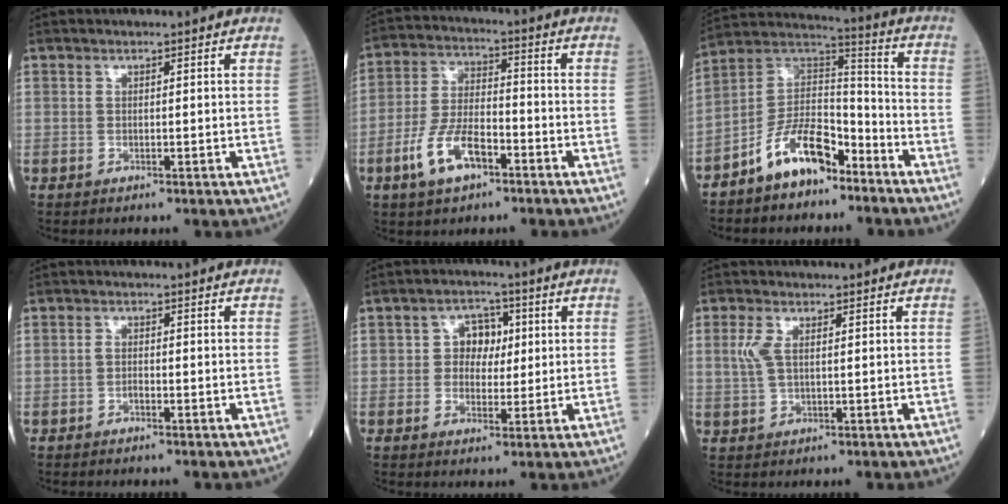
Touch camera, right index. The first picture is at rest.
{"total": 9.3, "force": [-4.6, 3.8, 7.1], "torque": [-0.154, 0.003, -0.088]}
{"total": 11.0, "force": [-7.3, 5.0, 6.5], "torque": [-0.127, 0.029, -0.139]}
{"total": 0.8, "force": [-0.6, 0.2, 0.5], "torque": [-0.012, 0.002, -0.010]}
{"total": 4.7, "force": [0.7, 3.6, 3.0], "torque": [-0.038, 0.012, 0.010]}
{"total": 2.9, "force": [0.7, 1.2, 2.5], "torque": [-0.068, 0.005, 0.017]}